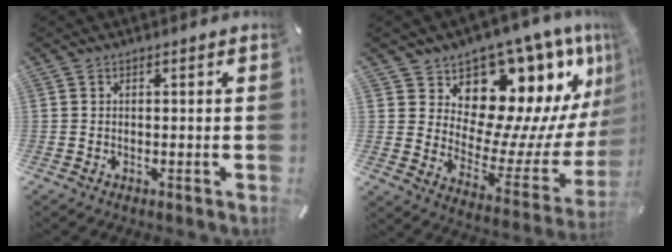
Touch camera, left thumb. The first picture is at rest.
{"total": 15.8, "force": [10.3, 9.5, 7.3], "torque": [-0.074, -0.122, 0.178]}